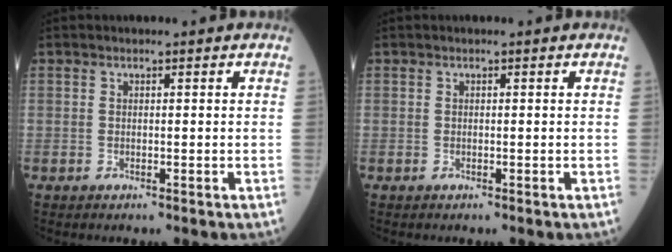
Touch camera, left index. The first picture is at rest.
{"total": 0.0}